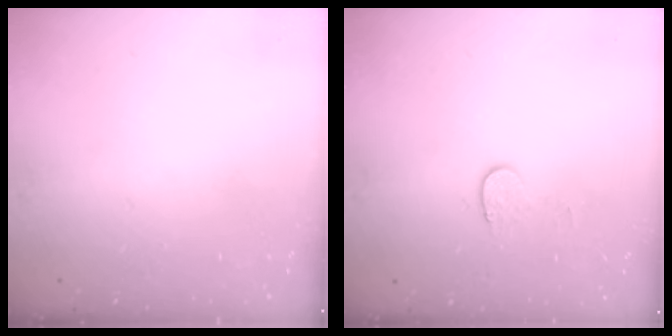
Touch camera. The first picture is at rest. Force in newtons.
{"total": 5.4, "press": 5.4, "slide": 0.5}